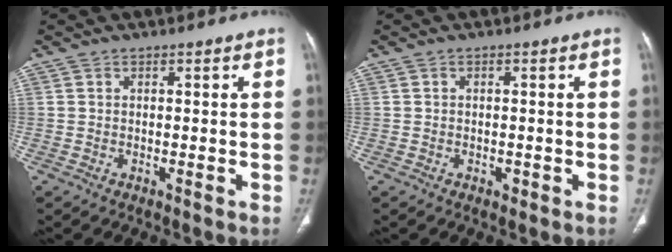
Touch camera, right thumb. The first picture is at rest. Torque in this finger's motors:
{"motor_torque": [0.22, 0.05, 0.09, 0.14, 0.01]}